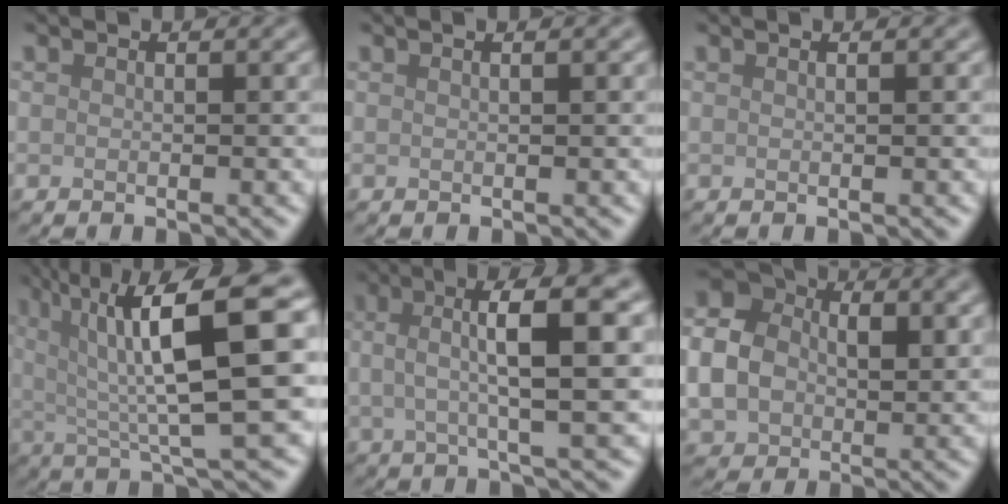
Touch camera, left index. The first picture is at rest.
{"total": 1.0, "force": [0.5, 0.3, 0.8], "torque": [-0.010, 0.003, 0.003]}
{"total": 0.7, "force": [0.4, 0.2, 0.6], "torque": [-0.006, 0.005, 0.002]}
{"total": 12.5, "force": [3.5, 3.0, 11.6], "torque": [-0.167, 0.019, 0.059]}
{"total": 8.2, "force": [1.7, 1.7, 7.8], "torque": [-0.111, 0.021, 0.022]}
{"total": 8.2, "force": [0.4, 6.3, 5.3], "torque": [-0.116, 0.000, 0.006]}